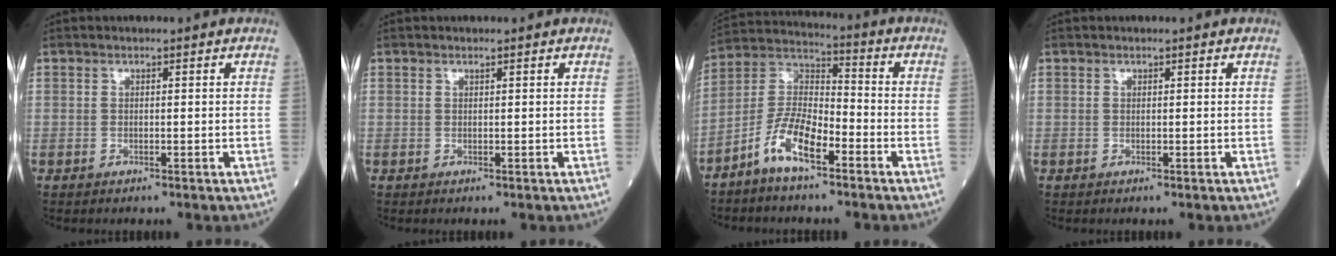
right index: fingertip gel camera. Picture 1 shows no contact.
{"total": 0.0}
{"total": 9.3, "force": [-5.4, 2.9, 7.0], "torque": [-0.146, 0.009, -0.111]}
{"total": 0.0}